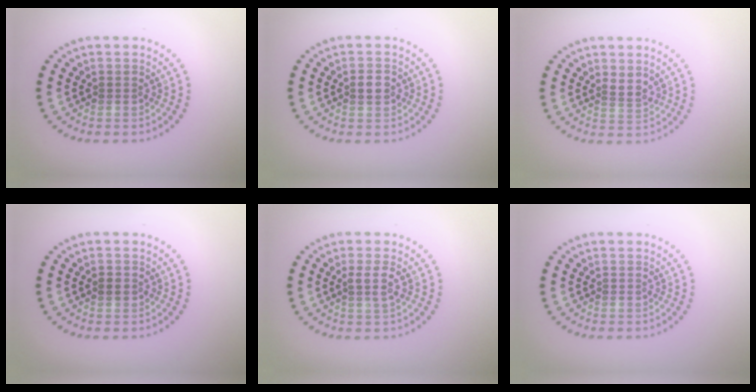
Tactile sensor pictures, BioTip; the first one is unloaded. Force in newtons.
{"total": 1.5, "press": 1.5, "slide": 0.2}
{"total": 1.7, "press": 1.2, "slide": 1.2}
{"total": 0.9, "press": 0.8, "slide": 0.3}
{"total": 1.7, "press": 1.3, "slide": 1.0}
{"total": 0.0}